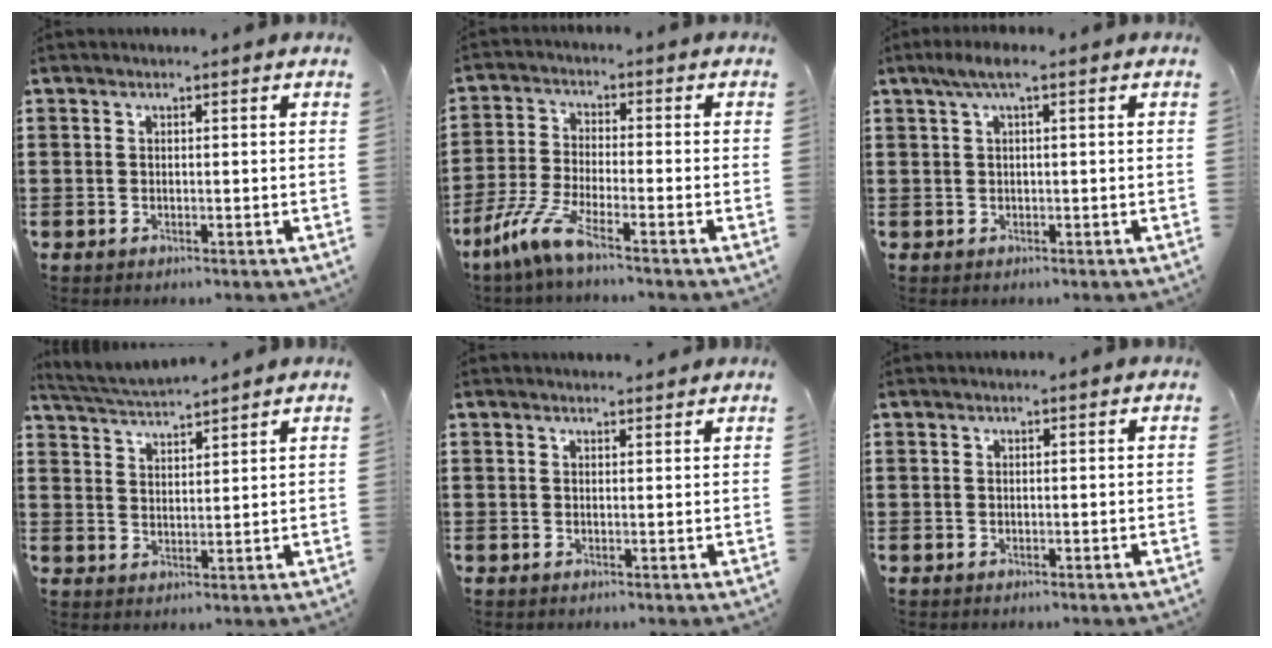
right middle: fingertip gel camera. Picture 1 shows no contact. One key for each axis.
{"total": 7.0, "fx": -5.0, "fy": 0.9, "fz": 4.8, "tx": -0.131, "ty": -0.023, "tz": -0.105}
{"total": 2.2, "fx": 0.8, "fy": 0.4, "fz": 2.0, "tx": -0.040, "ty": 0.004, "tz": 0.013}
{"total": 3.7, "fx": 3.7, "fy": 0.0, "fz": 0.5, "tx": -0.024, "ty": -0.016, "tz": 0.066}
{"total": 0.9, "fx": 0.9, "fy": 0.0, "fz": 0.0, "tx": -0.003, "ty": -0.002, "tz": 0.017}
{"total": 0.0}